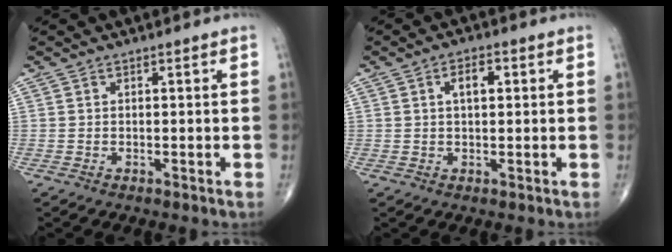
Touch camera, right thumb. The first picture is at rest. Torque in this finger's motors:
{"motor_torque": [0.84, 2.34, 0.60, 0.31, -0.02]}